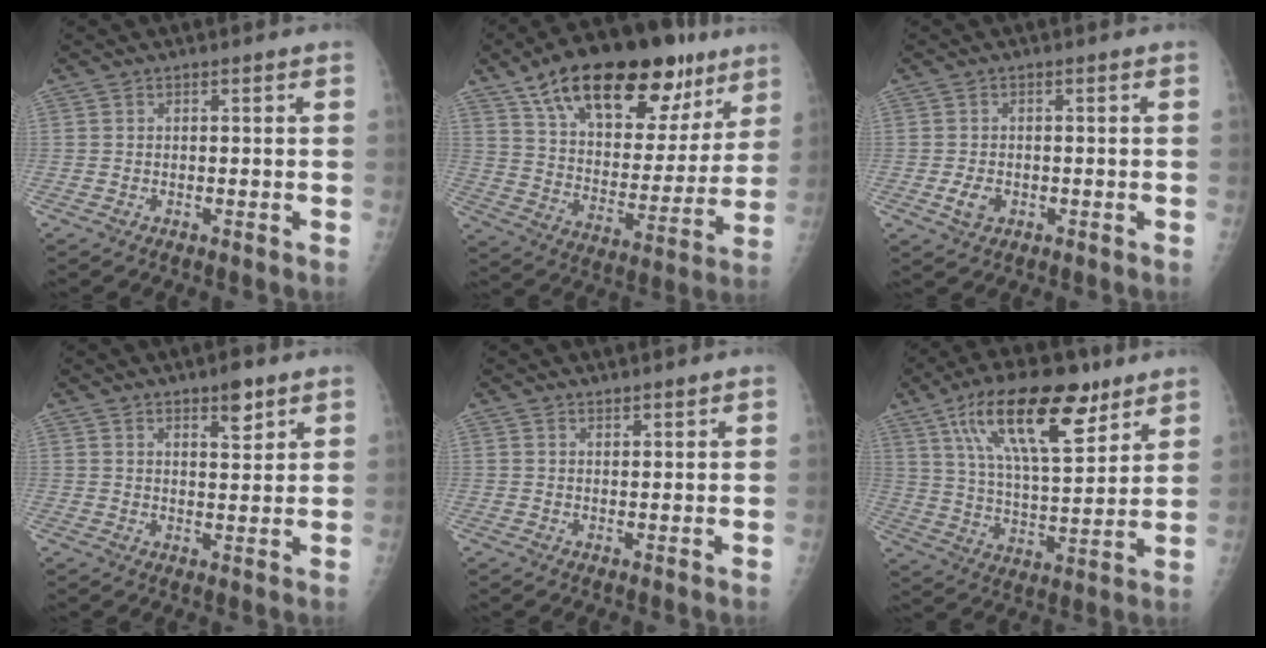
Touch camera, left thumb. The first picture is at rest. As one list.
[{"total": 28.6, "force": [17.1, 13.6, 18.5], "torque": [-0.253, -0.023, 0.270]}, {"total": 3.0, "force": [-0.8, 2.1, 1.9], "torque": [-0.031, 0.001, -0.012]}, {"total": 4.6, "force": [3.0, 1.5, 3.1], "torque": [-0.033, -0.020, 0.046]}, {"total": 1.3, "force": [1.2, 0.2, 0.4], "torque": [0.000, -0.009, 0.021]}, {"total": 19.6, "force": [11.0, 7.6, 14.3], "torque": [-0.213, -0.038, 0.193]}]